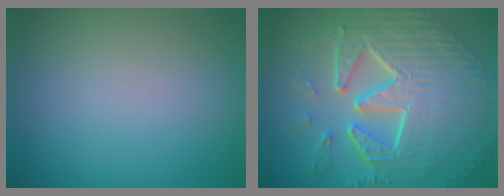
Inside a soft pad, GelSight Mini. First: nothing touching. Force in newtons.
{"total": 11.0, "press": 7.4, "slide": 8.1}